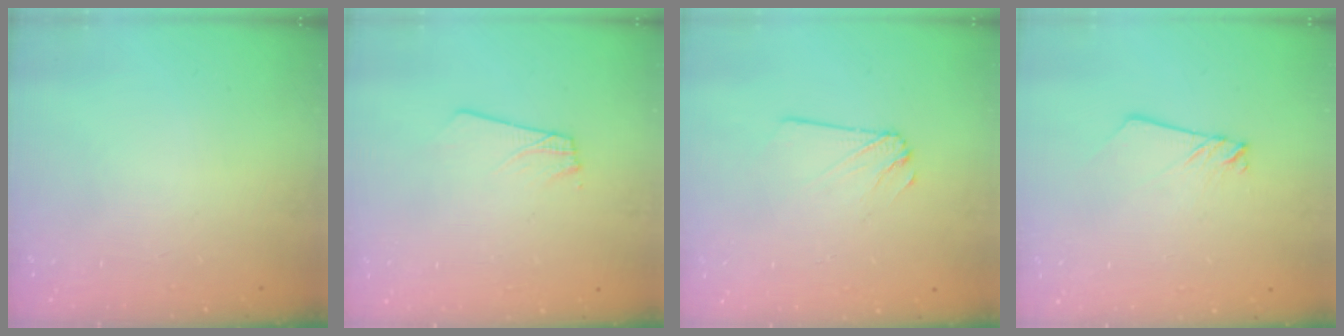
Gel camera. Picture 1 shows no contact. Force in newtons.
{"total": 1.8, "press": 1.8, "slide": 0.1}
{"total": 2.2, "press": 2.2, "slide": 0.1}
{"total": 2.4, "press": 2.4, "slide": 0.2}